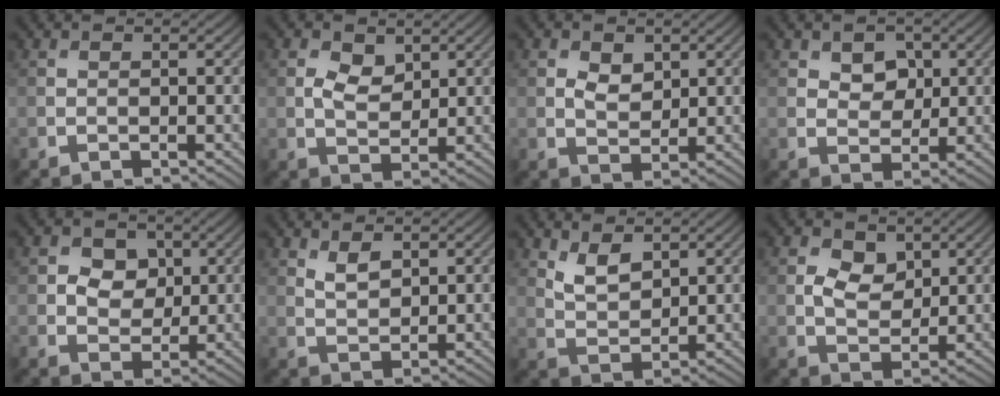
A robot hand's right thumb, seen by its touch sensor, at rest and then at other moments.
{"total": 3.6, "force": [1.4, 2.2, 2.4], "torque": [-0.054, -0.004, 0.027]}
{"total": 3.0, "force": [1.1, 2.0, 2.0], "torque": [-0.041, -0.004, 0.022]}
{"total": 3.7, "force": [1.4, 2.7, 2.1], "torque": [-0.037, -0.009, 0.020]}
{"total": 4.4, "force": [1.0, 3.6, 2.3], "torque": [-0.048, -0.004, 0.010]}
{"total": 2.4, "force": [1.5, 1.2, 1.6], "torque": [-0.036, -0.004, 0.034]}
{"total": 3.9, "force": [2.3, 1.9, 2.5], "torque": [-0.056, -0.010, 0.050]}
{"total": 4.3, "force": [1.5, 2.9, 2.8], "torque": [-0.058, -0.003, 0.023]}